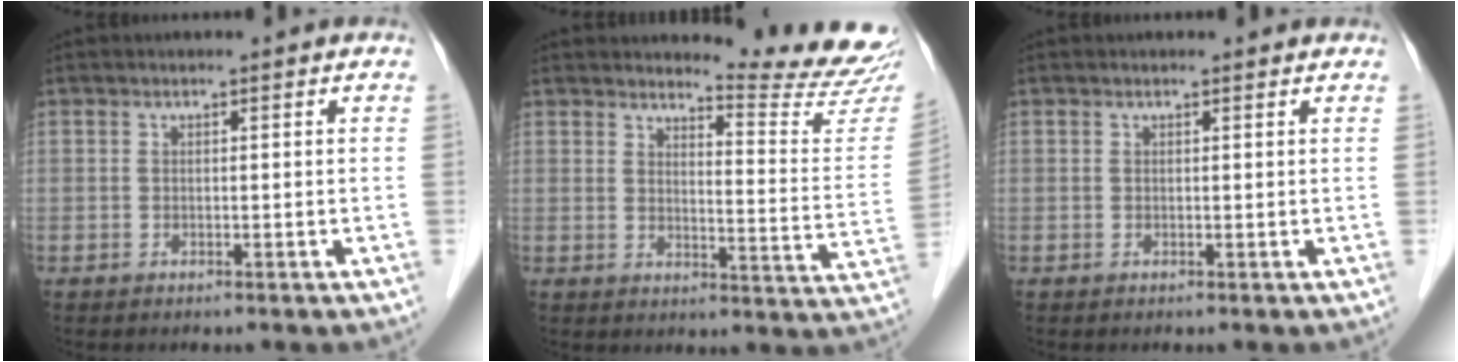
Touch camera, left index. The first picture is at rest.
{"total": 13.3, "force": [13.2, -1.4, 1.6], "torque": [-0.016, -0.125, 0.143]}
{"total": 1.0, "force": [0.9, 0.2, 0.1], "torque": [-0.011, 0.004, 0.009]}